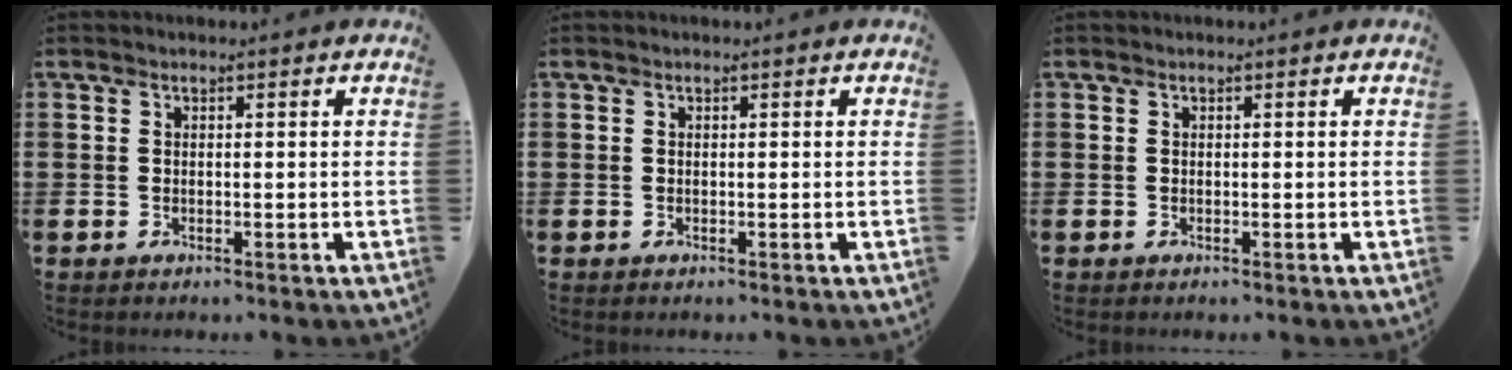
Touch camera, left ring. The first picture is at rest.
{"total": 0.0}
{"total": 0.0}